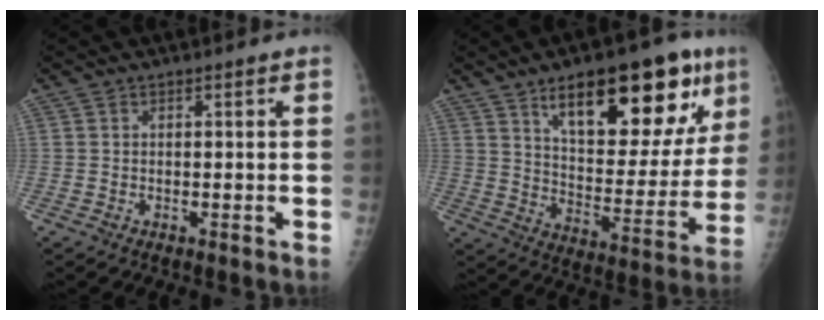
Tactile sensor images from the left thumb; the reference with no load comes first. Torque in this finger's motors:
{"motor_torque": [0.39, 0.68, 0.46, -0.25, 0.21]}